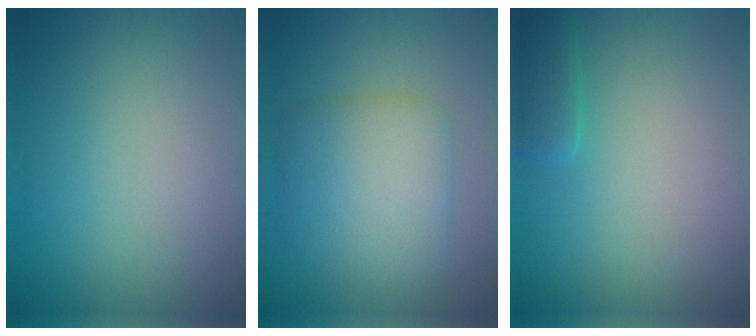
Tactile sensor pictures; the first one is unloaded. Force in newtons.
{"total": 5.9, "press": 5.9, "slide": 0.1}
{"total": 1.9, "press": 1.9, "slide": 0.1}